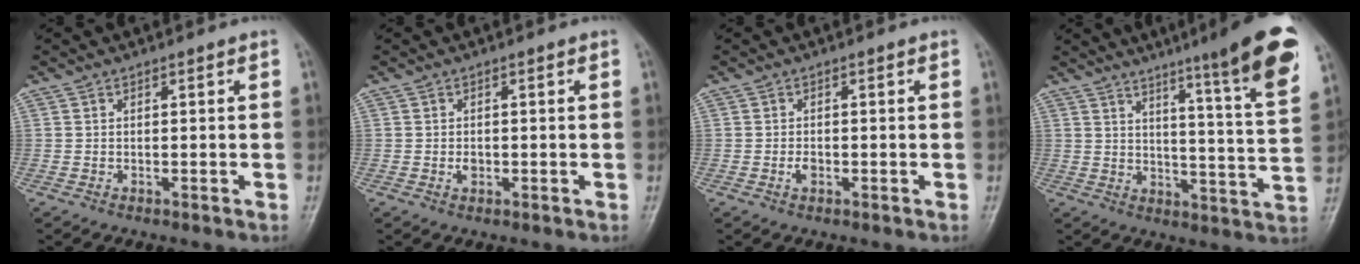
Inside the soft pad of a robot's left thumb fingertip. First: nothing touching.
{"total": 1.5, "force": [-0.3, 1.1, 1.0], "torque": [-0.008, 0.001, -0.005]}
{"total": 1.6, "force": [-0.5, 1.1, 1.1], "torque": [-0.016, 0.001, -0.011]}
{"total": 16.6, "force": [10.1, 0.9, 13.2], "torque": [-0.168, -0.053, 0.134]}